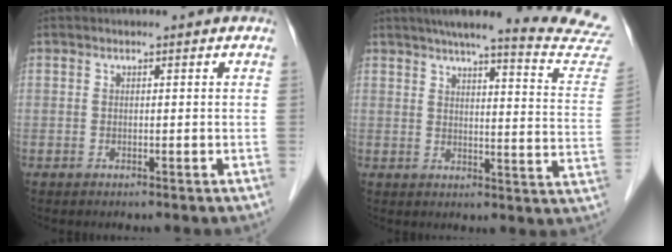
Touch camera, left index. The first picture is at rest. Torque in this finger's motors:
{"motor_torque": [0.44, -0.99, 0.22, 0.02]}